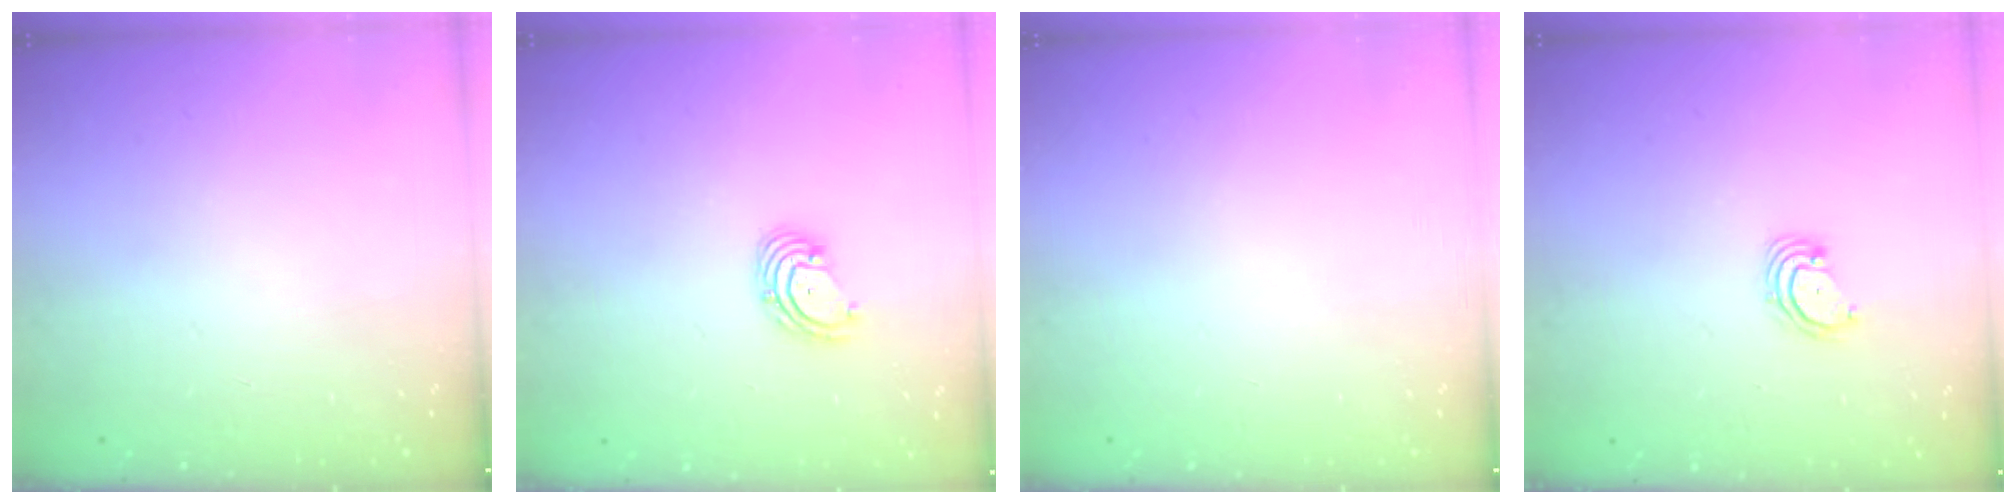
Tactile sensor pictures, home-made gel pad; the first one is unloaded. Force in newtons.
{"total": 3.3, "press": 3.3, "slide": 0.5}
{"total": 0.0}
{"total": 2.6, "press": 2.6, "slide": 0.3}